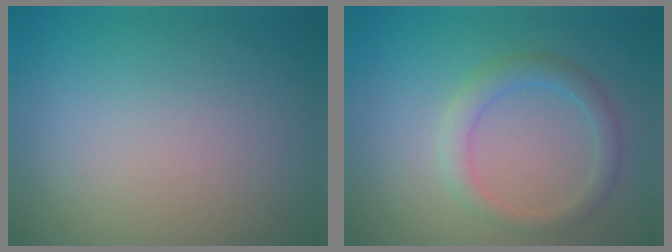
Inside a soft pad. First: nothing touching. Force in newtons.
{"total": 2.3, "press": 2.2, "slide": 0.1}